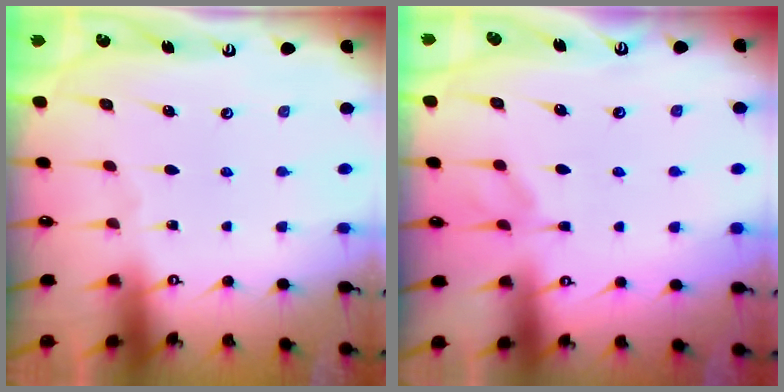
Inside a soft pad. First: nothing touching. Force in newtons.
{"total": 3.7, "press": 3.7, "slide": 0.4}